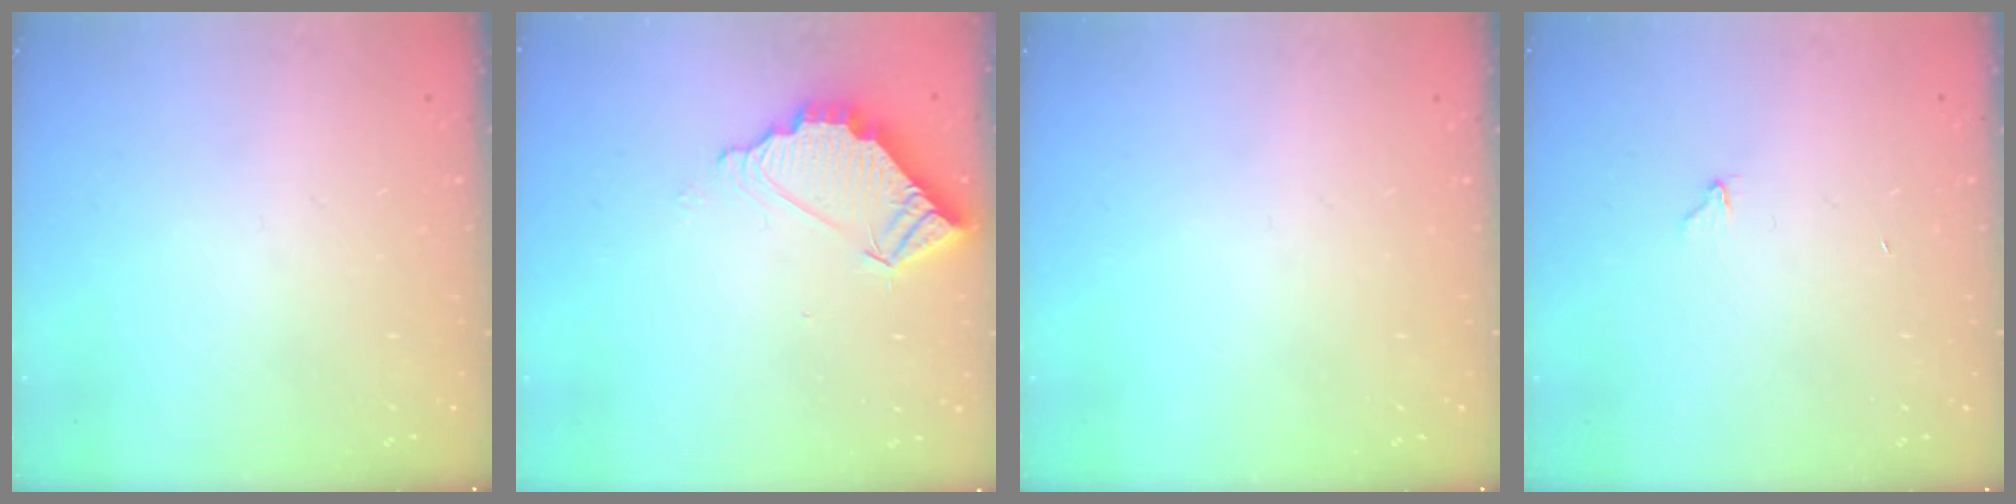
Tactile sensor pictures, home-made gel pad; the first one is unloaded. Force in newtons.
{"total": 6.2, "press": 6.2, "slide": 0.4}
{"total": 0.0}
{"total": 4.8, "press": 4.8, "slide": 0.3}